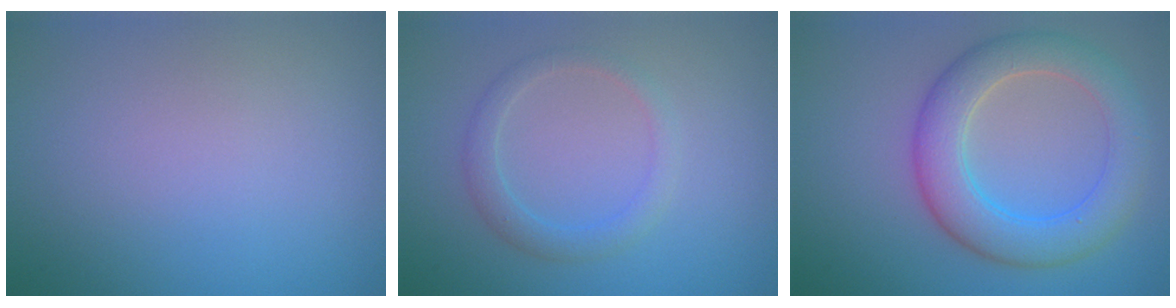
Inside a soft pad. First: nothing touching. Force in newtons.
{"total": 2.0, "press": 2.0, "slide": 0.3}
{"total": 6.0, "press": 6.0, "slide": 0.1}